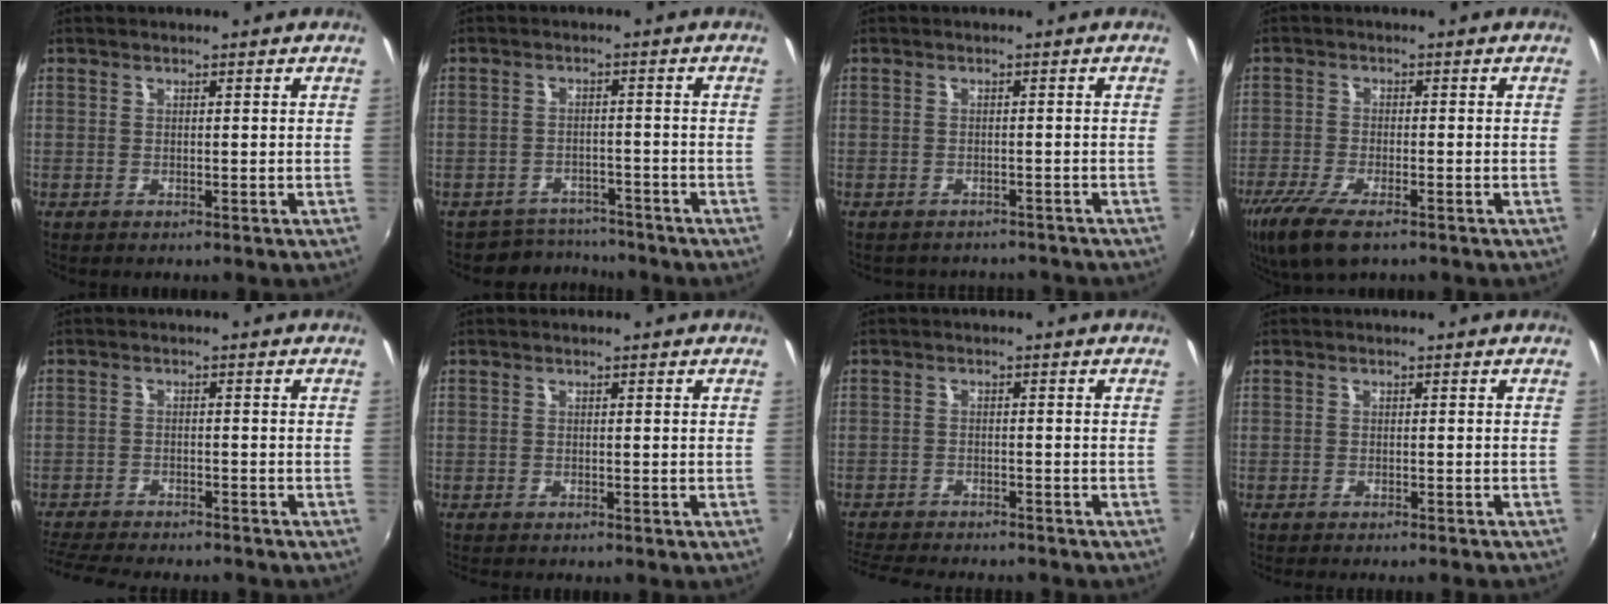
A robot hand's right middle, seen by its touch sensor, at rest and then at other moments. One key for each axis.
{"total": 5.7, "fx": -5.1, "fy": 2.4, "fz": -0.6, "tx": -0.002, "ty": 0.011, "tz": -0.080}
{"total": 6.1, "fx": -5.5, "fy": 2.2, "fz": 1.6, "tx": -0.034, "ty": -0.015, "tz": -0.071}
{"total": 10.4, "fx": -6.9, "fy": 3.4, "fz": 7.0, "tx": -0.165, "ty": -0.039, "tz": -0.130}
{"total": 12.3, "fx": -11.0, "fy": 2.6, "fz": 4.8, "tx": -0.121, "ty": -0.023, "tz": -0.175}
{"total": 2.2, "fx": -2.0, "fy": 0.4, "fz": 0.7, "tx": -0.019, "ty": -0.015, "tz": -0.034}
{"total": 10.9, "fx": -9.9, "fy": 2.3, "fz": 4.0, "tx": -0.104, "ty": -0.019, "tz": -0.158}
{"total": 4.0, "fx": -3.6, "fy": 0.2, "fz": 1.6, "tx": -0.040, "ty": -0.015, "tz": -0.056}